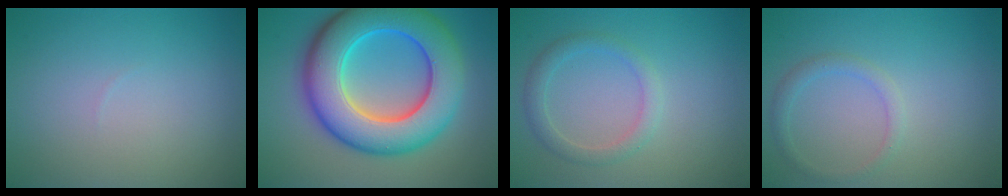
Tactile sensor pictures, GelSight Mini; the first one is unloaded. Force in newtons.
{"total": 12.2, "press": 12.2, "slide": 0.1}
{"total": 2.1, "press": 2.1, "slide": 0.1}
{"total": 1.5, "press": 1.5, "slide": 0.1}